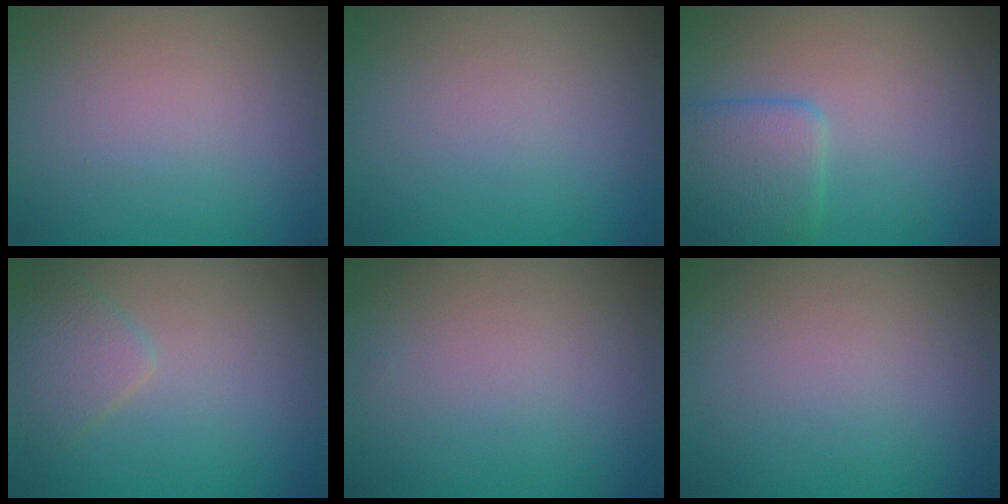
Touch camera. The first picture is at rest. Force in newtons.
{"total": 0.0}
{"total": 3.9, "press": 3.9, "slide": 0.2}
{"total": 2.3, "press": 2.2, "slide": 0.2}
{"total": 0.0}
{"total": 0.0}